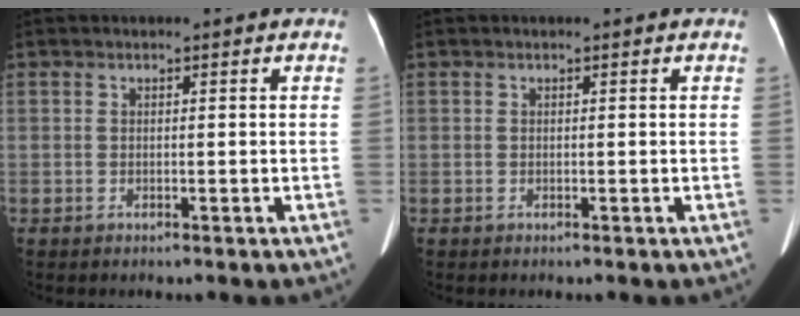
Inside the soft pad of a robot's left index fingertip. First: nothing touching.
{"total": 0.0}